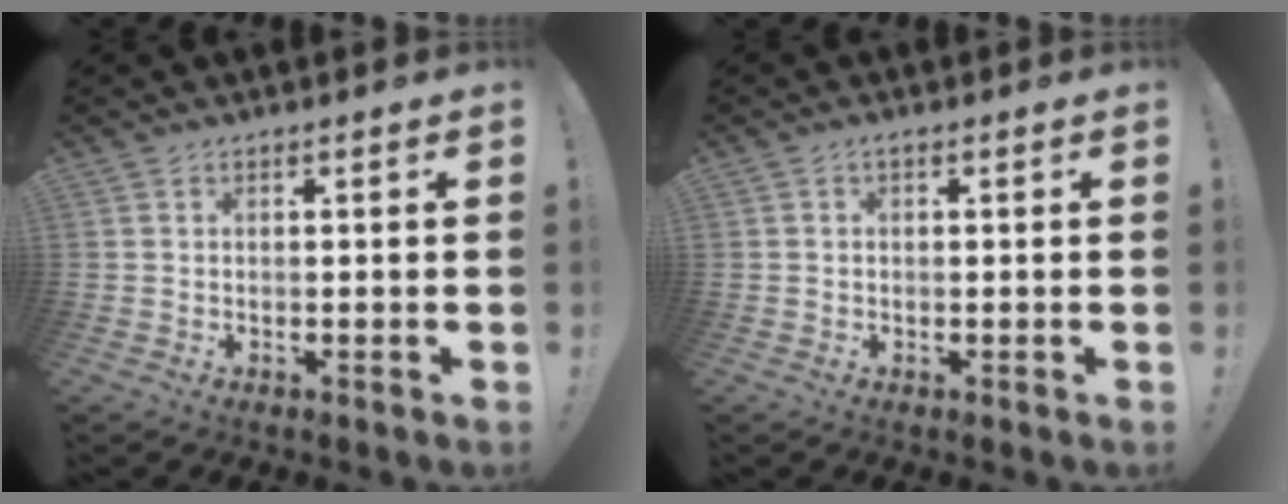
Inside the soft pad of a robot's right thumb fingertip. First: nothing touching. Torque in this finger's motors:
{"motor_torque": [-0.37, 0.17, 0.14, -0.13, 0.06]}